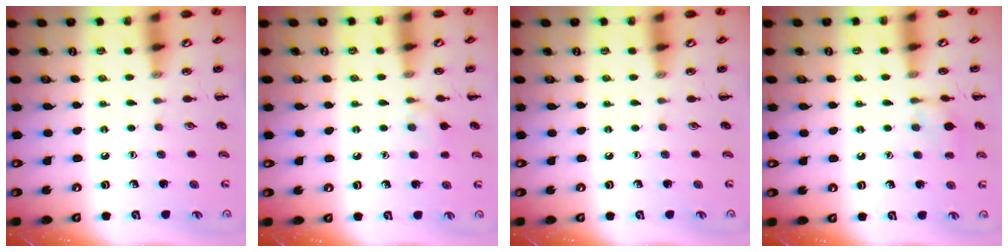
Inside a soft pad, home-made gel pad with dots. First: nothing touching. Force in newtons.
{"total": 6.4, "press": 6.1, "slide": 1.9}
{"total": 0.0}
{"total": 7.8, "press": 7.6, "slide": 1.5}